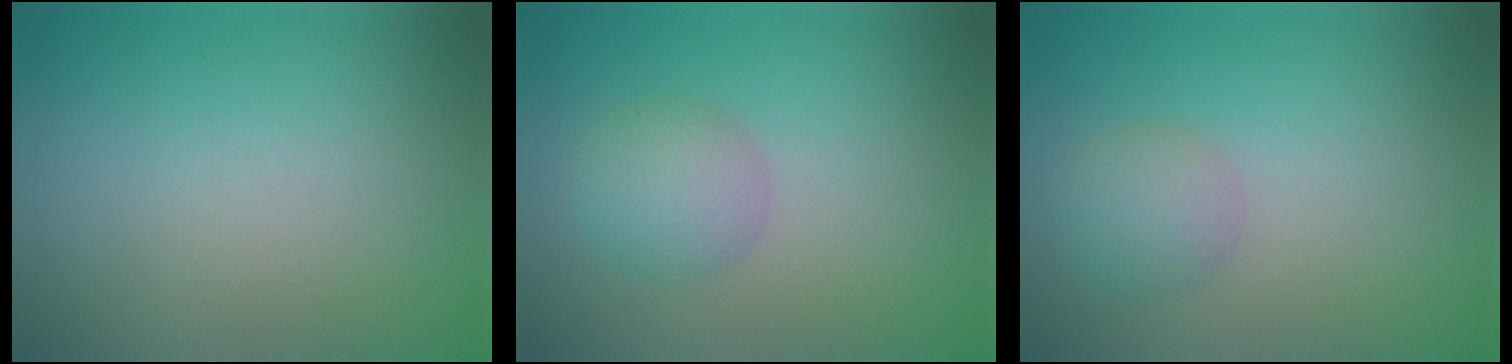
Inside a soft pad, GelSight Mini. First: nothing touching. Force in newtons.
{"total": 3.2, "press": 3.2, "slide": 0.1}
{"total": 2.5, "press": 2.5, "slide": 0.1}